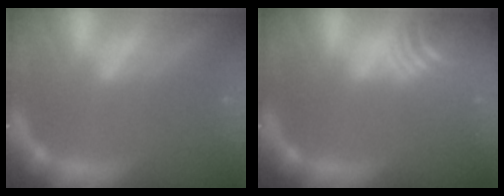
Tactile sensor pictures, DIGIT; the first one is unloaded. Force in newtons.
{"total": 7.5}